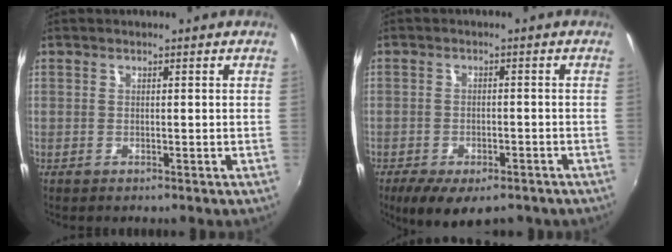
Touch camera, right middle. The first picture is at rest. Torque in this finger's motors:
{"motor_torque": [0.60, -0.59, 0.29, 0.08]}